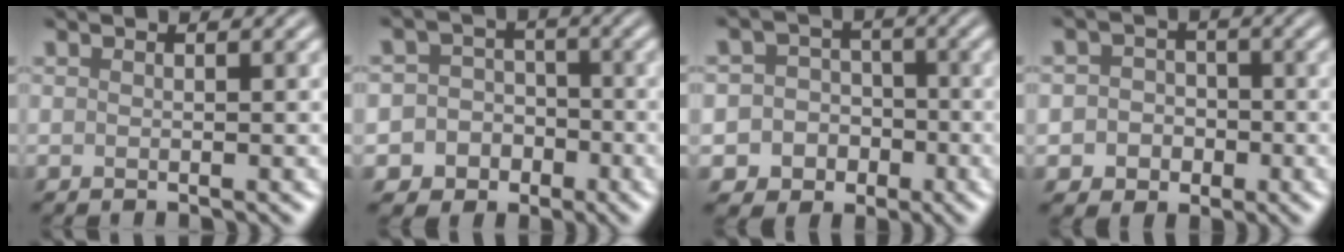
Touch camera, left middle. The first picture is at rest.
{"total": 5.7, "force": [-2.6, 5.1, 0.7], "torque": [0.008, -0.001, -0.060]}
{"total": 6.2, "force": [-2.4, 5.6, 1.0], "torque": [-0.003, 0.003, -0.056]}
{"total": 3.5, "force": [-0.9, 3.2, 1.0], "torque": [0.011, 0.003, -0.030]}